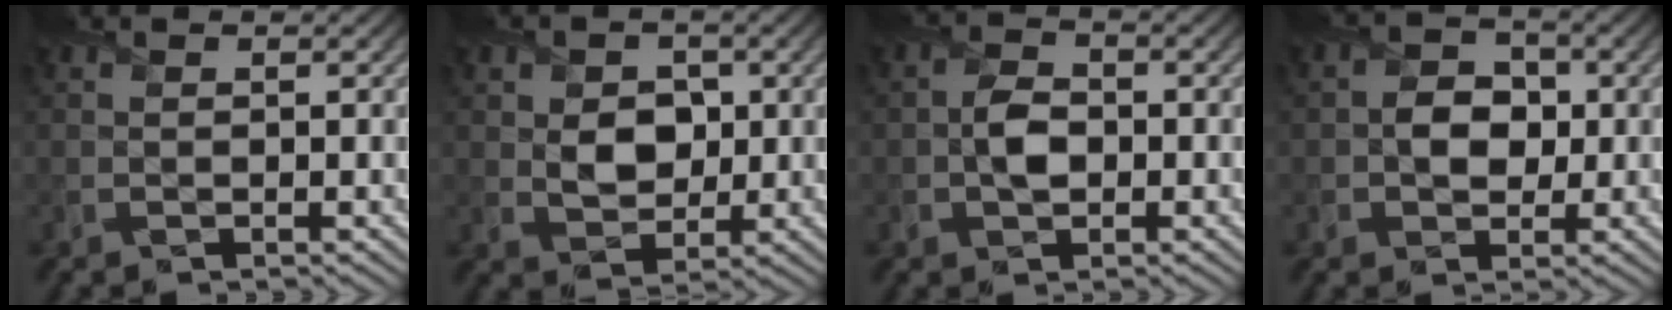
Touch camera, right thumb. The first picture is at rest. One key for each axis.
{"total": 4.8, "fx": 0.5, "fy": 3.8, "fz": 2.8, "tx": -0.064, "ty": -0.009, "tz": 0.004}
{"total": 3.4, "fx": -0.6, "fy": 2.3, "fz": 2.3, "tx": -0.048, "ty": 0.000, "tz": -0.015}
{"total": 3.7, "fx": -0.5, "fy": 3.1, "fz": 2.0, "tx": -0.031, "ty": -0.003, "tz": -0.021}